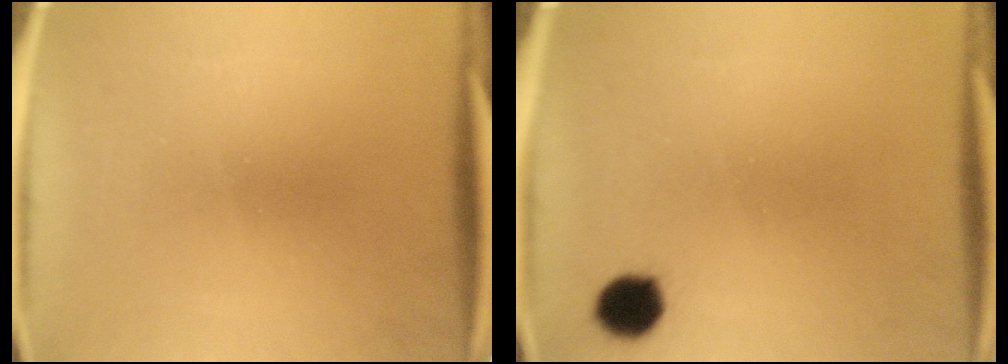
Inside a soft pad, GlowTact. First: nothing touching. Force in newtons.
{"total": 4.1}